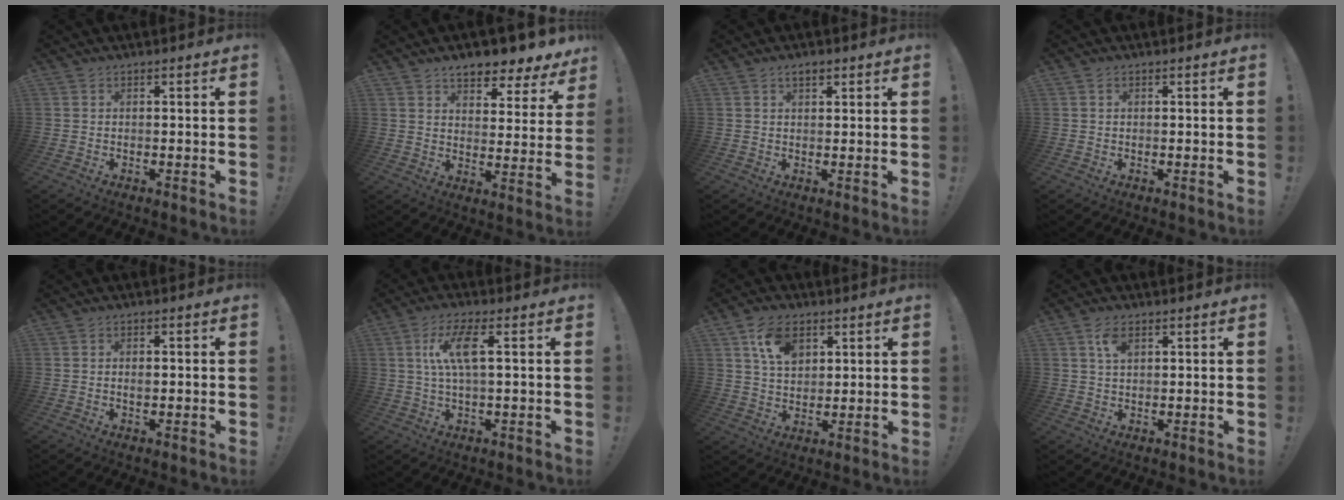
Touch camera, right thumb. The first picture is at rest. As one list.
[{"total": 8.0, "force": [6.8, 2.7, 3.3], "torque": [-0.048, -0.054, 0.122]}, {"total": 2.4, "force": [1.5, 1.0, 1.6], "torque": [-0.023, -0.003, 0.025]}, {"total": 0.5, "force": [0.2, 0.5, -0.2], "torque": [0.012, -0.002, 0.003]}, {"total": 1.2, "force": [0.1, 0.9, 0.8], "torque": [-0.007, 0.002, -0.001]}, {"total": 9.3, "force": [2.3, 2.2, 8.8], "torque": [-0.164, 0.002, 0.035]}, {"total": 10.6, "force": [5.3, 7.3, 5.5], "torque": [-0.083, -0.011, 0.100]}, {"total": 4.7, "force": [2.4, 2.8, 2.9], "torque": [-0.038, -0.007, 0.041]}]